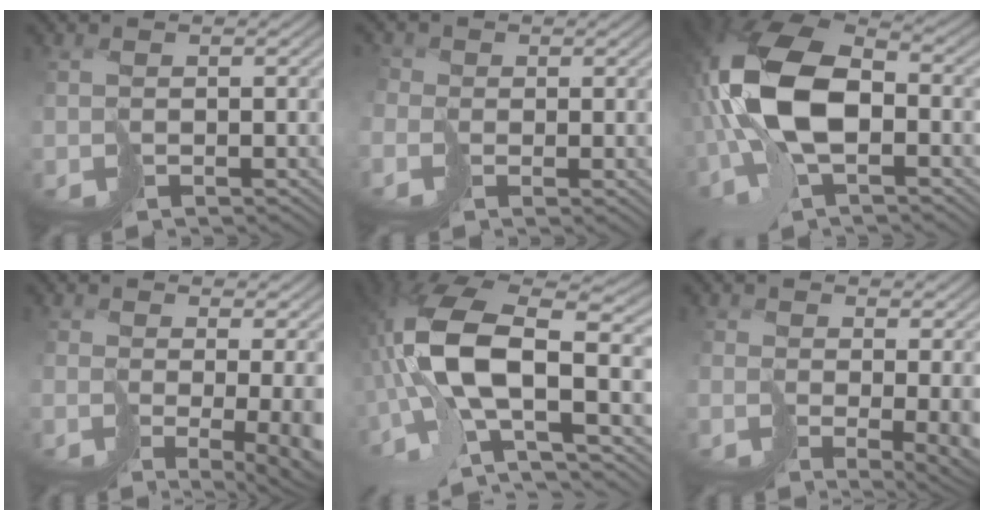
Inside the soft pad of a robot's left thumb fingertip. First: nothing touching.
{"total": 1.2, "force": [-0.7, 0.9, -0.3], "torque": [0.004, 0.004, -0.022]}
{"total": 12.7, "force": [-1.0, 6.3, 11.0], "torque": [-0.259, 0.007, -0.031]}
{"total": 6.8, "force": [-0.6, 1.7, 6.6], "torque": [-0.101, -0.030, 0.018]}
{"total": 13.9, "force": [-1.6, 4.6, 13.0], "torque": [-0.284, 0.007, -0.034]}
{"total": 4.1, "force": [0.2, 1.2, 3.9], "torque": [-0.053, -0.019, 0.015]}